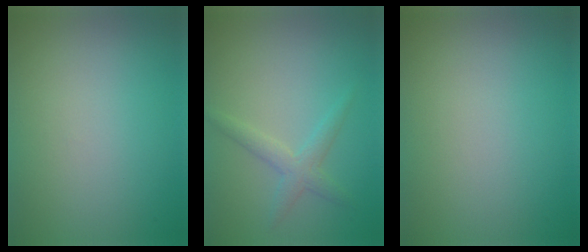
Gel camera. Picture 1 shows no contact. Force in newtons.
{"total": 2.1, "press": 2.1, "slide": 0.1}
{"total": 0.0}